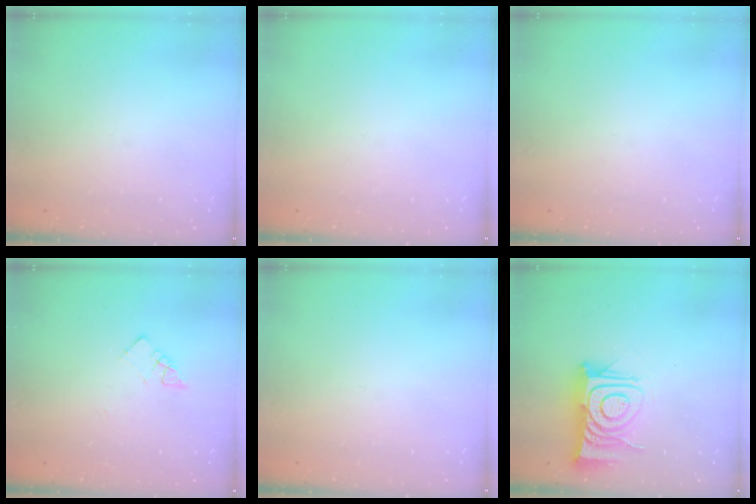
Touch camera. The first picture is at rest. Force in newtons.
{"total": 0.0}
{"total": 0.0}
{"total": 3.6, "press": 3.5, "slide": 0.4}
{"total": 0.0}
{"total": 14.8, "press": 14.7, "slide": 1.0}